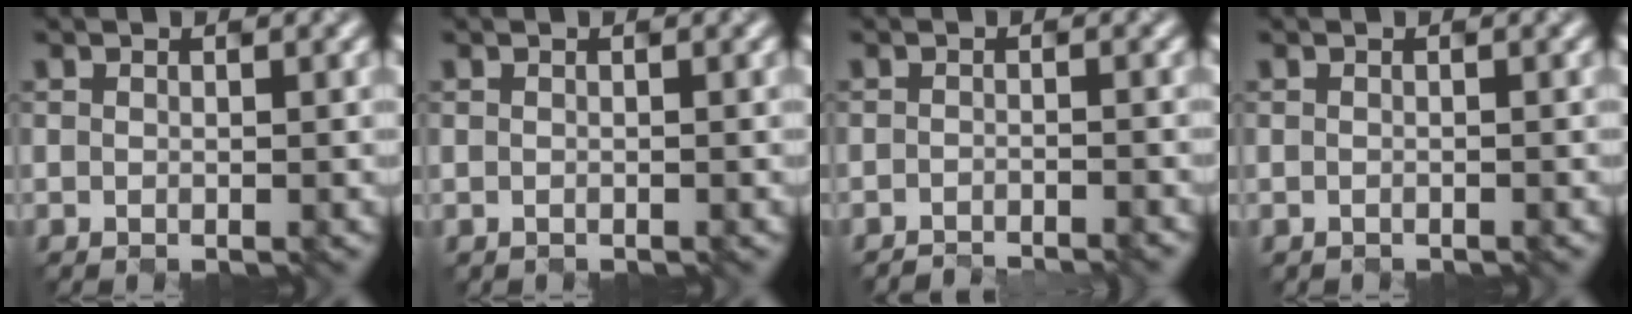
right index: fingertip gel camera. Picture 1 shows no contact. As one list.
[{"total": 0.0}, {"total": 1.8, "force": [-1.7, 0.2, 0.6], "torque": [0.012, -0.004, -0.032]}, {"total": 0.0}]